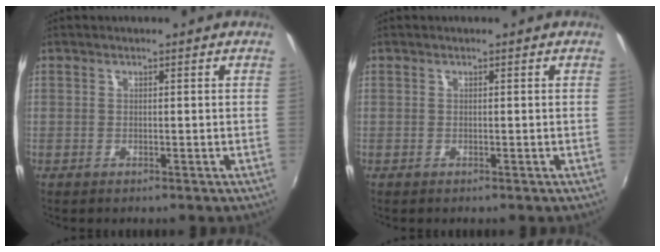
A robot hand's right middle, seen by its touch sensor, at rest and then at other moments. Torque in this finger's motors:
{"motor_torque": [0.08, 0.05, 0.01, 0.01]}